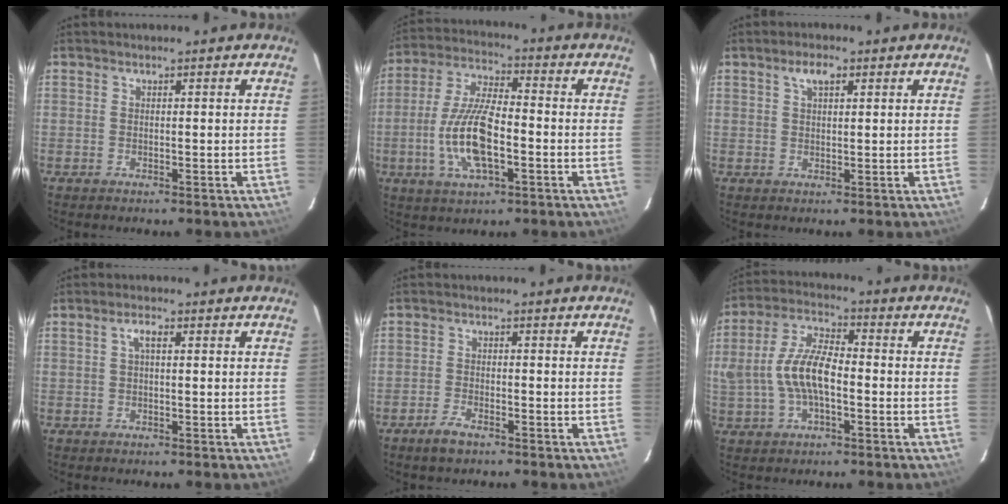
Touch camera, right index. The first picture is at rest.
{"total": 12.9, "force": [-3.4, 4.5, 11.6], "torque": [-0.242, -0.001, -0.064]}
{"total": 3.1, "force": [1.5, 1.4, 2.3], "torque": [-0.042, 0.009, 0.028]}
{"total": 2.0, "force": [0.4, 0.7, 1.8], "torque": [-0.038, 0.008, 0.007]}
{"total": 3.6, "force": [-2.6, 1.3, 2.0], "torque": [-0.056, -0.001, -0.053]}
{"total": 10.4, "force": [-1.7, 4.8, 9.1], "torque": [-0.188, 0.013, -0.027]}